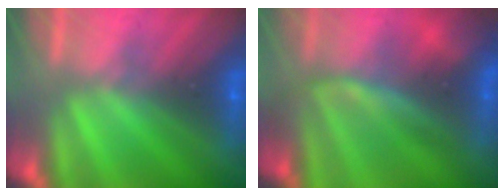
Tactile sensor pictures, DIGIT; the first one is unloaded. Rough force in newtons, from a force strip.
{"total": 8.2}